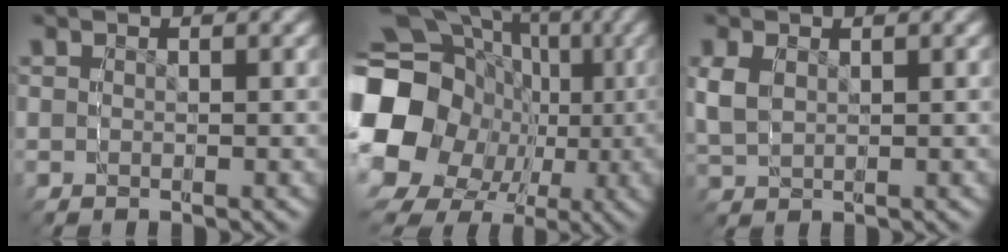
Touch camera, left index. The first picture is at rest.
{"total": 17.3, "force": [-1.7, 14.8, 8.7], "torque": [-0.173, -0.038, -0.030]}
{"total": 2.9, "force": [0.5, 2.4, 1.6], "torque": [-0.049, -0.005, 0.017]}